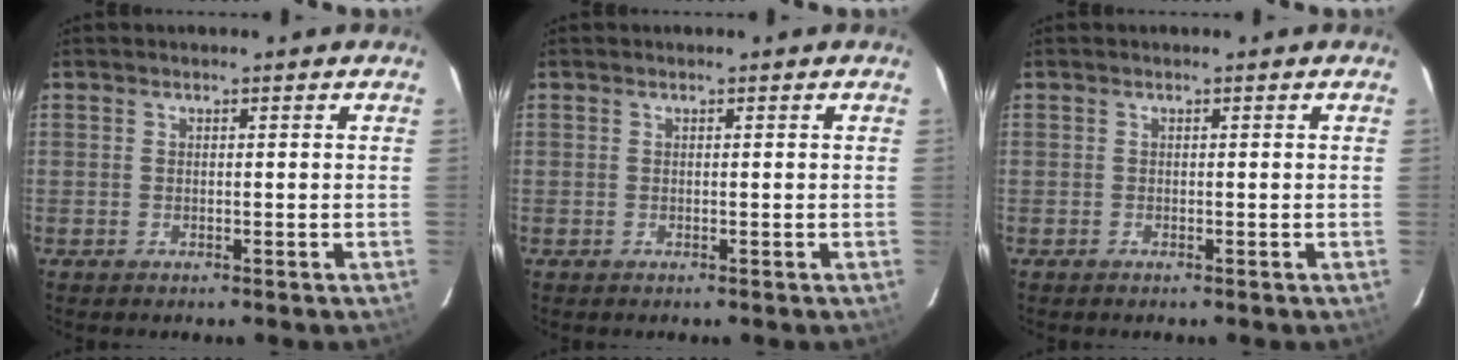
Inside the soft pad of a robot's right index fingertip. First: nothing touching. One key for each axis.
{"total": 0.0}
{"total": 0.0}